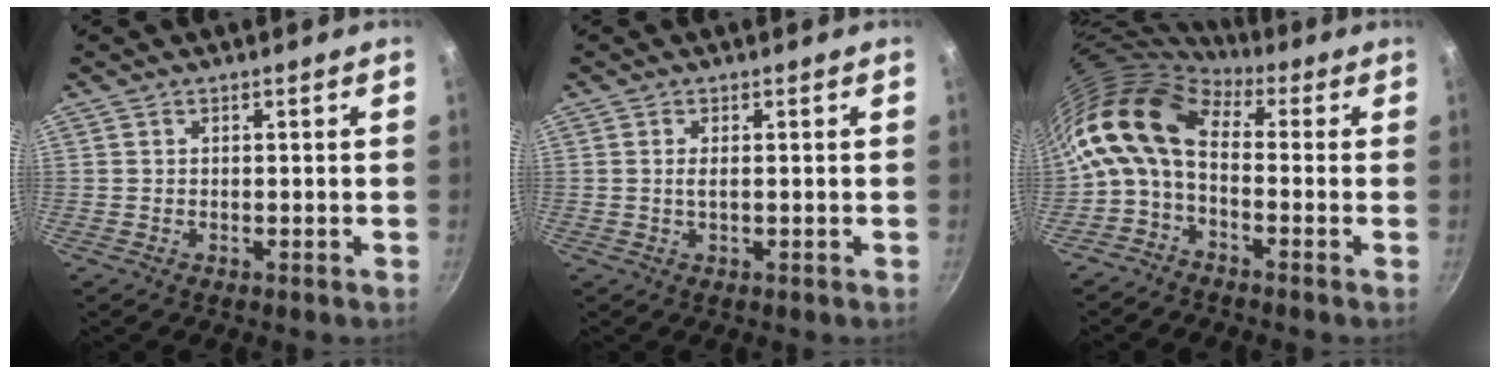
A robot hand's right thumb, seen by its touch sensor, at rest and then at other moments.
{"total": 1.4, "force": [0.1, 0.4, 1.3], "torque": [-0.030, -0.001, 0.001]}
{"total": 11.6, "force": [0.2, 6.9, 9.3], "torque": [-0.181, 0.025, -0.016]}